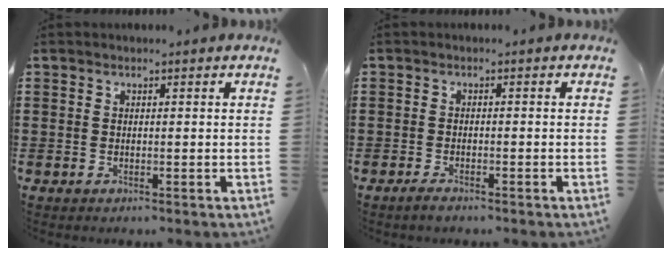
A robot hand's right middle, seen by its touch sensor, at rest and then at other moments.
{"total": 1.2, "force": [-0.9, 0.2, 0.8], "torque": [-0.016, -0.004, -0.016]}